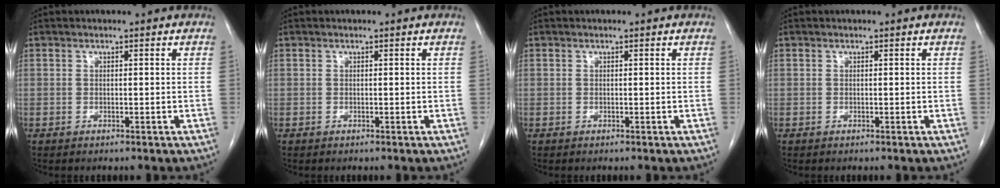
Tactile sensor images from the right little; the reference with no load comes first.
{"total": 0.0}
{"total": 0.0}
{"total": 0.0}